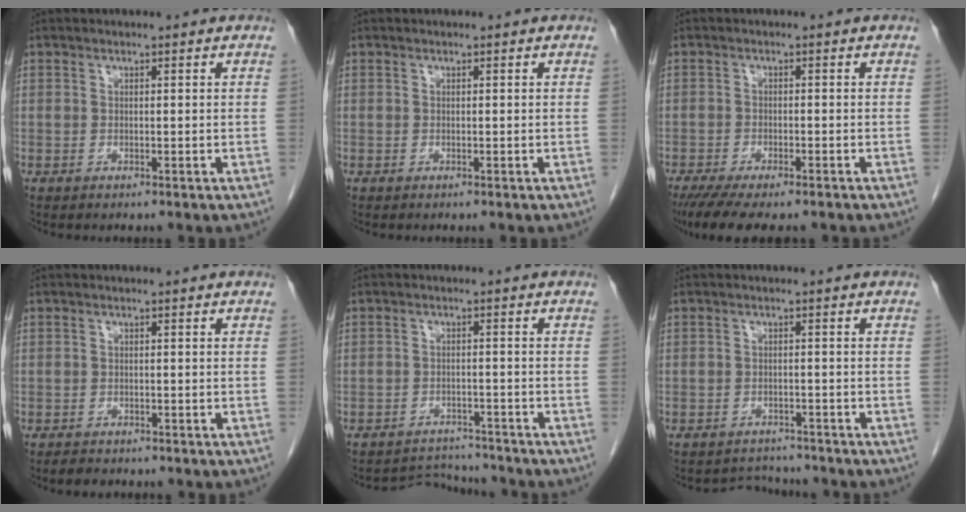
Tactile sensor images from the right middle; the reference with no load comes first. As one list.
[{"total": 0.0}, {"total": 10.2, "force": [-8.2, 2.3, 5.6], "torque": [-0.083, -0.013, -0.125]}, {"total": 2.0, "force": [-1.7, 0.9, 0.6], "torque": [-0.017, -0.002, -0.022]}, {"total": 4.7, "force": [-4.4, 0.3, -1.5], "torque": [0.026, 0.009, -0.067]}, {"total": 3.3, "force": [-3.1, 0.8, -0.9], "torque": [0.012, 0.004, -0.046]}]